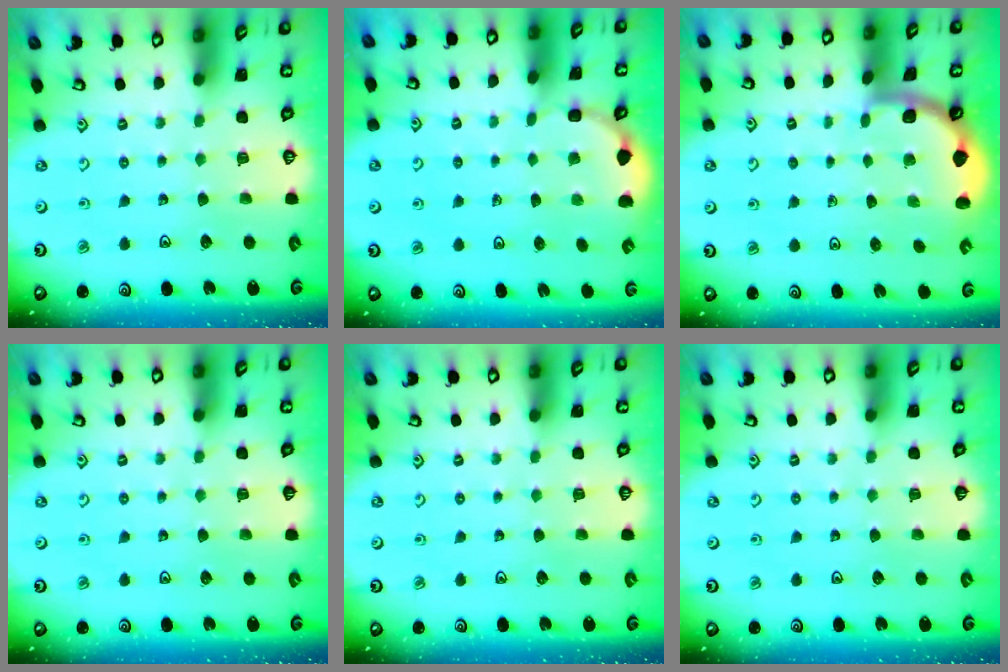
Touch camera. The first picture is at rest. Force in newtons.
{"total": 1.6, "press": 1.2, "slide": 1.0}
{"total": 1.7, "press": 1.7, "slide": 0.1}
{"total": 0.0}
{"total": 0.0}
{"total": 0.0}